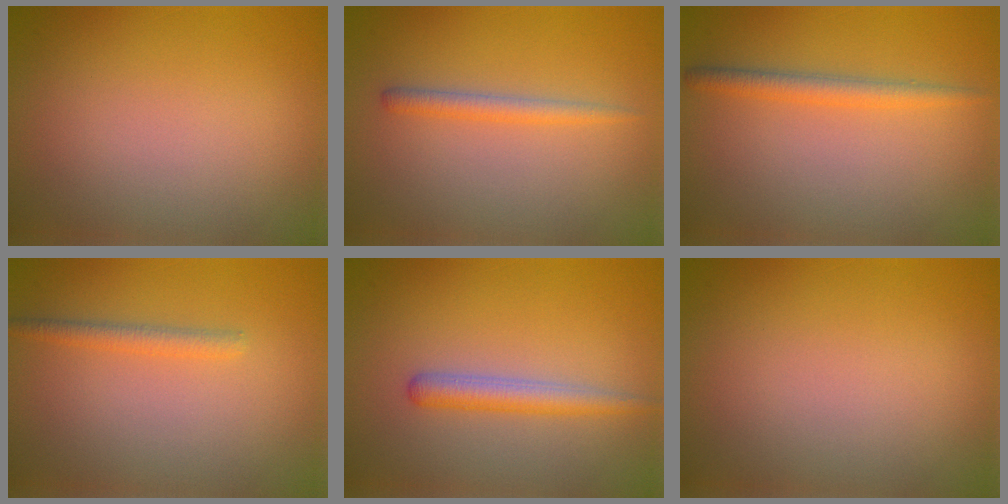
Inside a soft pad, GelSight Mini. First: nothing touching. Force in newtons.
{"total": 1.7, "press": 1.7, "slide": 0.2}
{"total": 2.1, "press": 2.1, "slide": 0.2}
{"total": 1.6, "press": 1.6, "slide": 0.0}
{"total": 2.5, "press": 2.5, "slide": 0.1}
{"total": 0.0}